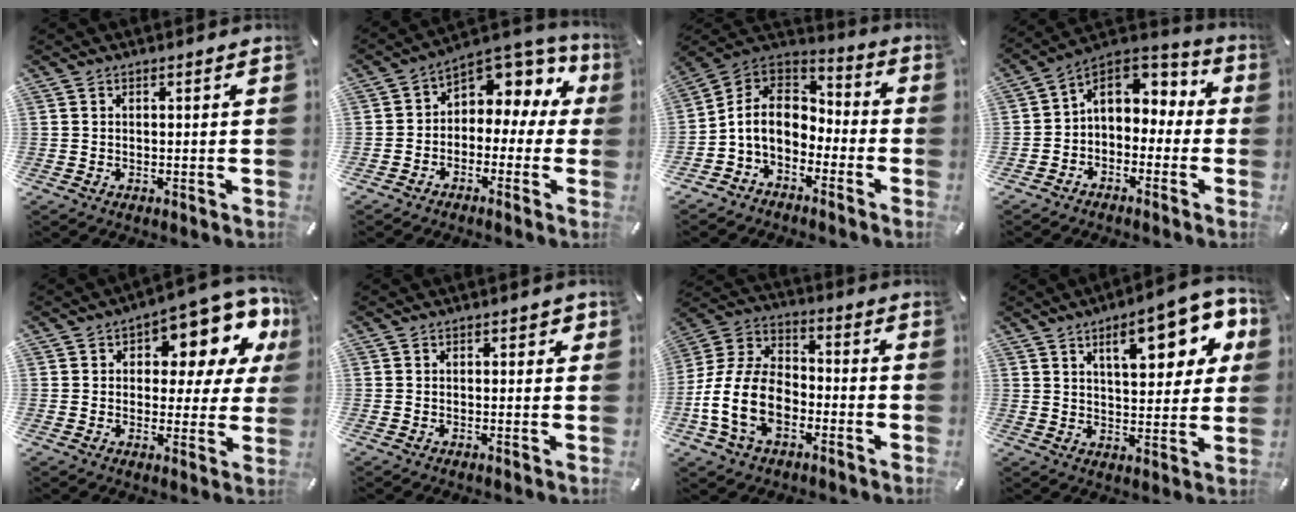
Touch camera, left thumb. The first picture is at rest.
{"total": 6.8, "force": [2.3, 5.7, 2.9], "torque": [-0.049, -0.023, 0.042]}
{"total": 9.3, "force": [-3.5, 7.4, 4.4], "torque": [-0.121, 0.011, -0.069]}
{"total": 7.4, "force": [0.9, 6.4, 3.5], "torque": [-0.058, 0.003, 0.018]}
{"total": 12.3, "force": [6.3, 6.5, 8.3], "torque": [-0.101, -0.052, 0.106]}
{"total": 1.1, "force": [0.0, 0.8, 0.8], "torque": [-0.006, 0.003, -0.003]}
{"total": 14.9, "force": [-5.1, 10.0, 9.8], "torque": [-0.226, 0.020, -0.097]}
{"total": 16.0, "force": [7.3, 6.6, 12.5], "torque": [-0.168, -0.021, 0.113]}